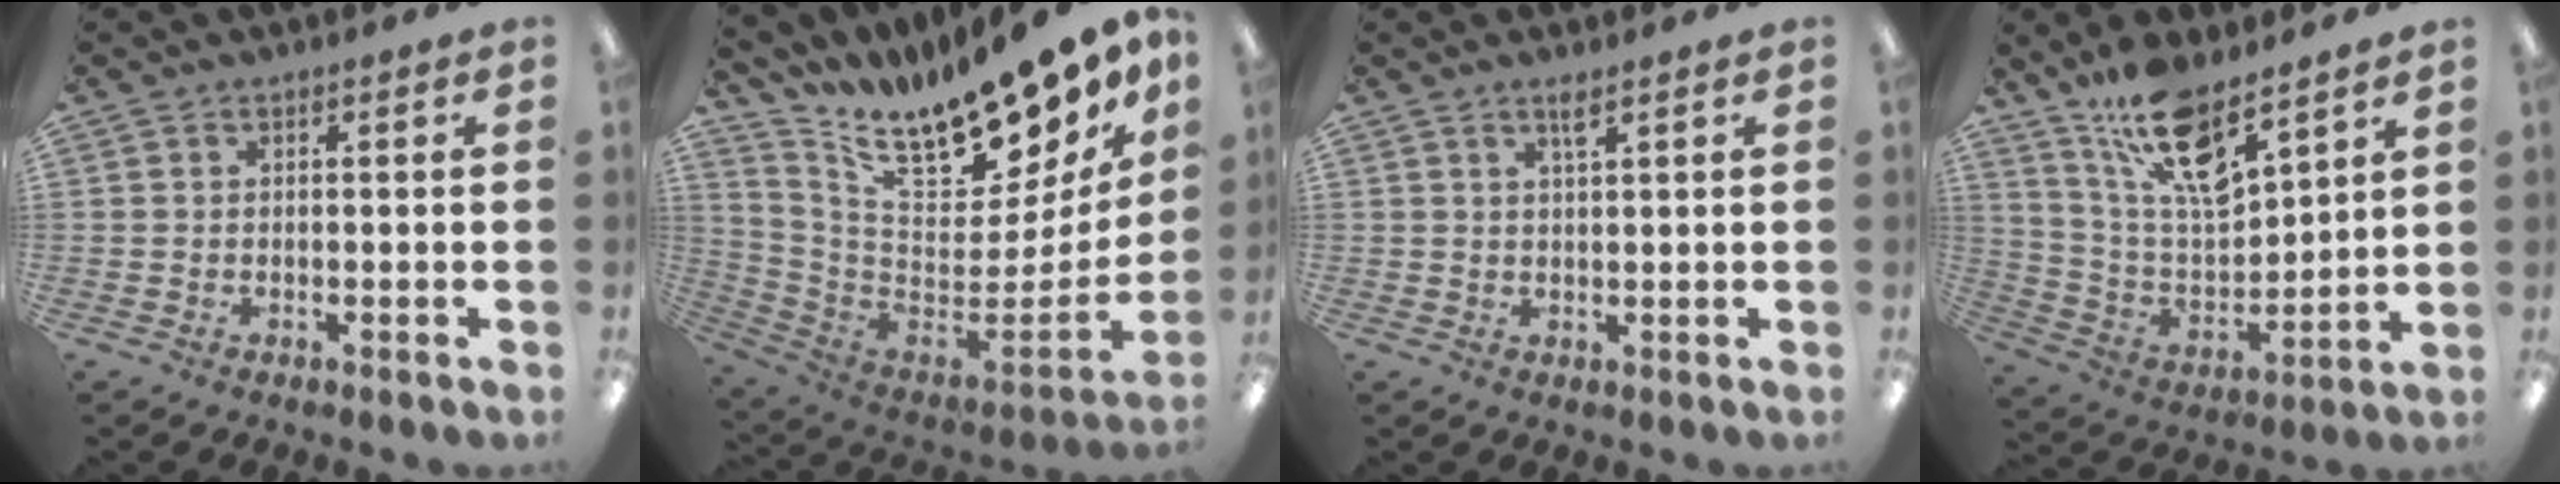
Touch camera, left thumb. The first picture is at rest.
{"total": 17.7, "force": [14.0, 5.2, 9.5], "torque": [-0.129, -0.130, 0.227]}
{"total": 2.6, "force": [1.9, 0.1, 1.7], "torque": [-0.039, 0.000, 0.034]}
{"total": 16.7, "force": [11.7, 5.8, 10.3], "torque": [-0.188, -0.065, 0.206]}